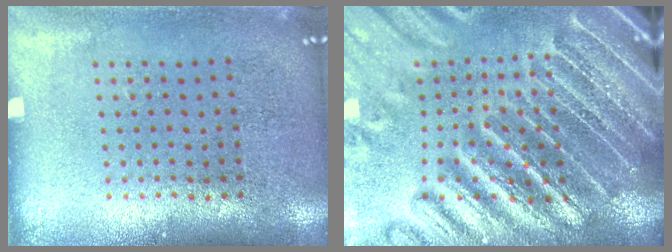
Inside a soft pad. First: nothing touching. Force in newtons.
{"total": 4.2, "press": 4.0, "slide": 1.3}